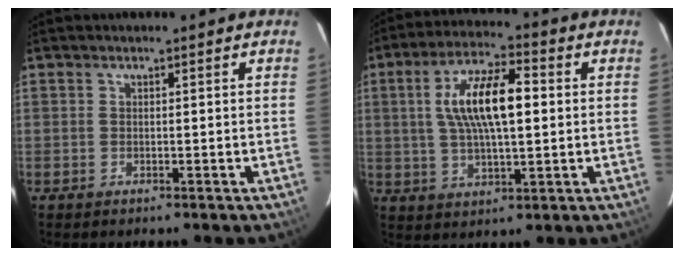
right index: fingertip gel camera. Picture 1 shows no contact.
{"total": 12.8, "force": [1.9, 4.4, 11.9], "torque": [-0.219, 0.015, 0.034]}